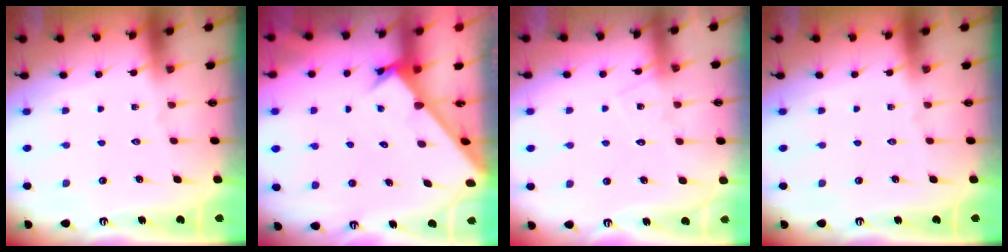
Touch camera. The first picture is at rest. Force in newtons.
{"total": 2.7, "press": 2.7, "slide": 0.3}
{"total": 8.7, "press": 8.7, "slide": 0.4}
{"total": 0.0}